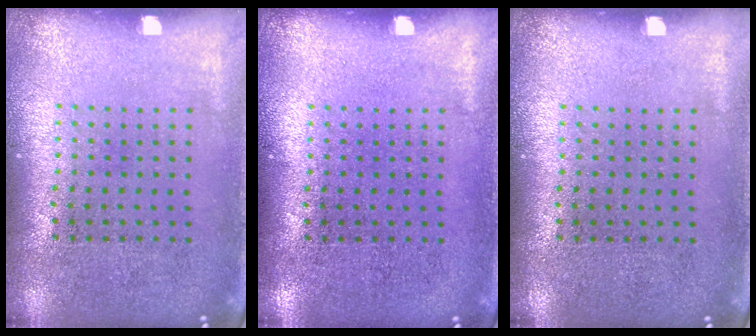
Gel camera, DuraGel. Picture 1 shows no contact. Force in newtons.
{"total": 0.0}
{"total": 0.0}